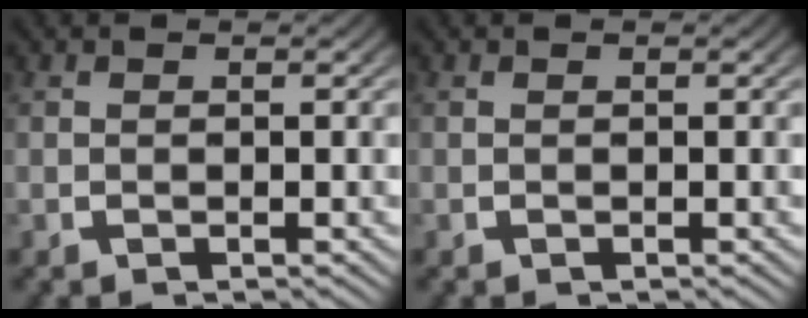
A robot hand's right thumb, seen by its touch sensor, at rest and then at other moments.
{"total": 0.0}